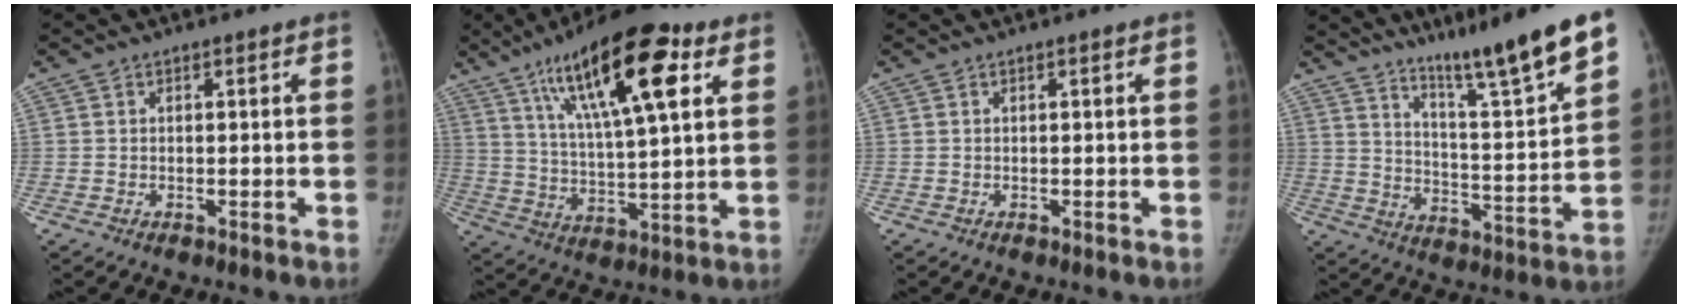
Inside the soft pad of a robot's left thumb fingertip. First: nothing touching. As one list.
[{"total": 21.1, "force": [10.1, 6.5, 17.3], "torque": [-0.259, -0.020, 0.168]}, {"total": 0.0}, {"total": 17.8, "force": [12.9, 0.8, 12.2], "torque": [-0.158, -0.078, 0.210]}]